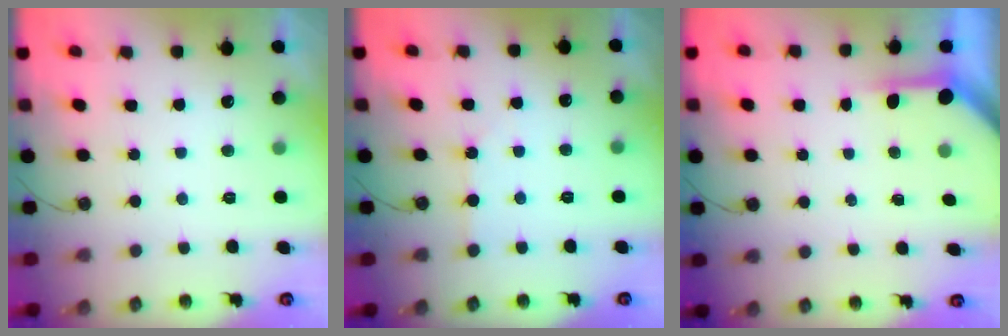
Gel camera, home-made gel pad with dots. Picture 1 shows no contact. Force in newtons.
{"total": 1.6, "press": 1.6, "slide": 0.3}
{"total": 3.8, "press": 3.8, "slide": 0.4}